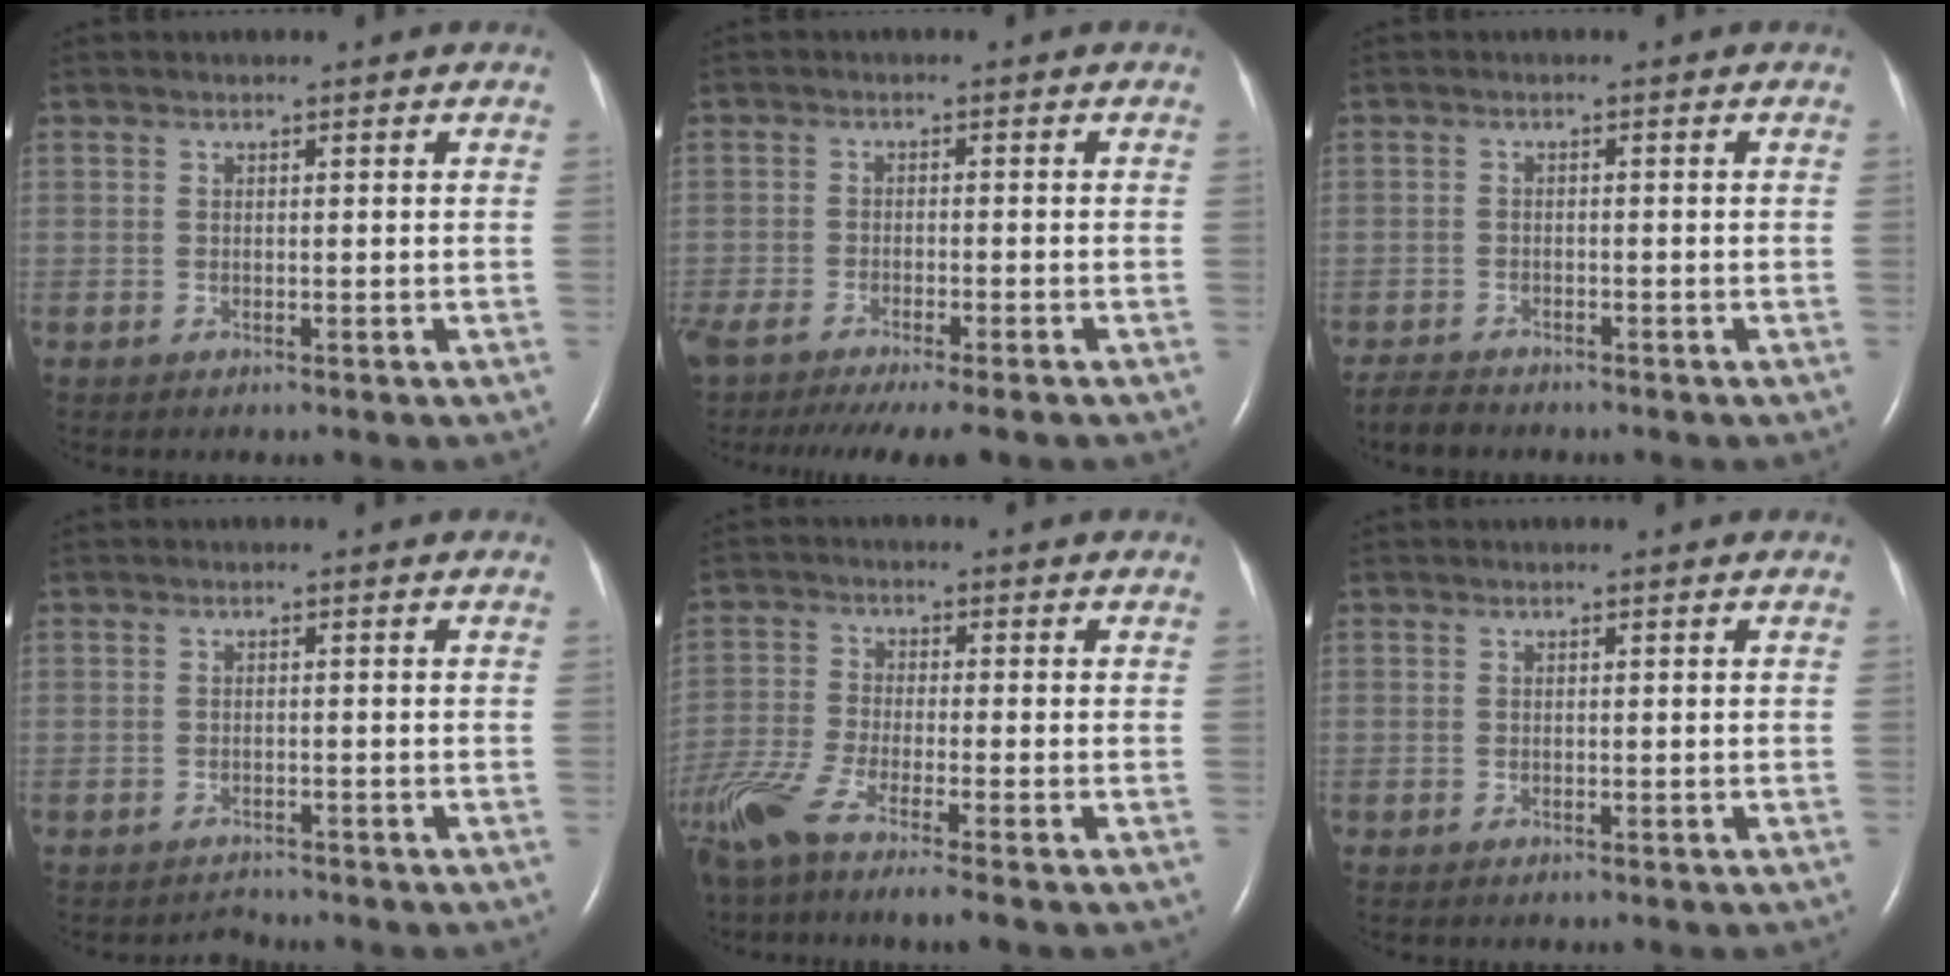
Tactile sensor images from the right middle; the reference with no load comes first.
{"total": 13.6, "force": [-11.4, 2.0, 7.2], "torque": [-0.135, -0.028, -0.166]}
{"total": 3.2, "force": [-3.0, 0.8, 0.8], "torque": [-0.018, -0.010, -0.050]}
{"total": 1.2, "force": [-1.1, 0.2, -0.4], "torque": [0.002, -0.007, -0.016]}
{"total": 9.8, "force": [-7.2, -0.2, 6.6], "torque": [-0.138, -0.028, -0.133]}
{"total": 0.0}